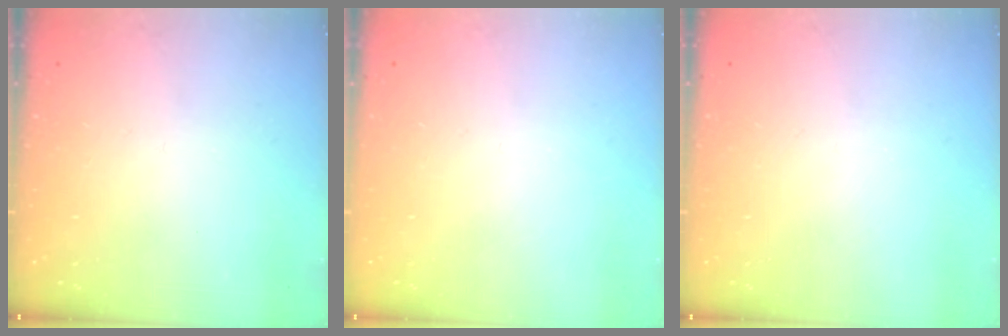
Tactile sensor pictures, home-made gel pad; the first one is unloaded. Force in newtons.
{"total": 0.0}
{"total": 0.0}